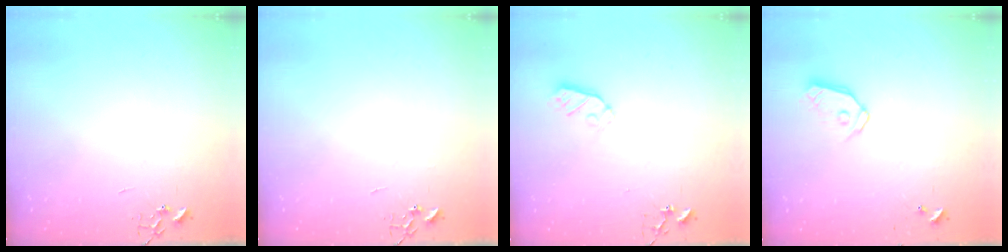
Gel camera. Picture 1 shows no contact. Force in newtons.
{"total": 0.0}
{"total": 5.5, "press": 5.4, "slide": 0.8}
{"total": 9.2, "press": 9.2, "slide": 1.0}